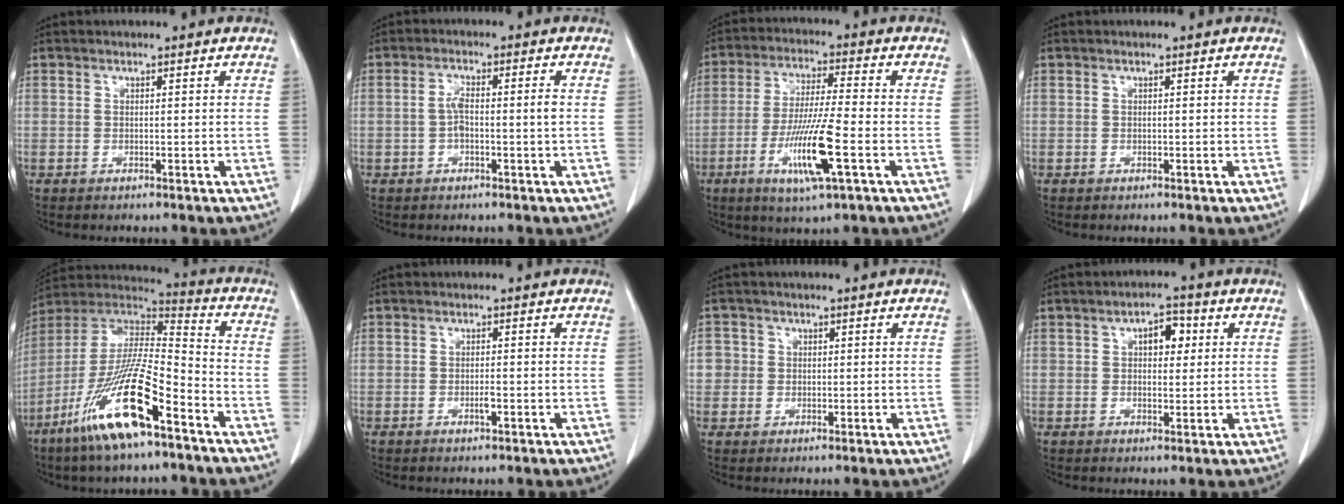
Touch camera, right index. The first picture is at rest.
{"total": 3.5, "force": [-0.6, 0.5, 3.5], "torque": [-0.068, 0.010, -0.010]}
{"total": 11.8, "force": [-4.1, 0.4, 11.0], "torque": [-0.214, -0.019, -0.076]}
{"total": 0.0}
{"total": 18.7, "force": [-10.2, 2.6, 15.4], "torque": [-0.327, -0.036, -0.193]}
{"total": 1.2, "force": [-0.5, 0.2, 1.1], "torque": [-0.023, 0.000, -0.009]}
{"total": 3.3, "force": [0.3, 3.3, 0.2], "torque": [0.011, 0.009, 0.004]}
{"total": 4.4, "force": [1.3, 2.3, 3.5], "torque": [-0.052, 0.013, 0.018]}